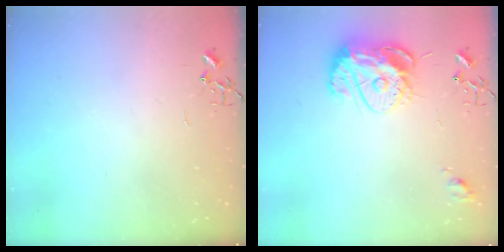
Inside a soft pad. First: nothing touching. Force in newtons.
{"total": 14.7, "press": 14.6, "slide": 1.4}